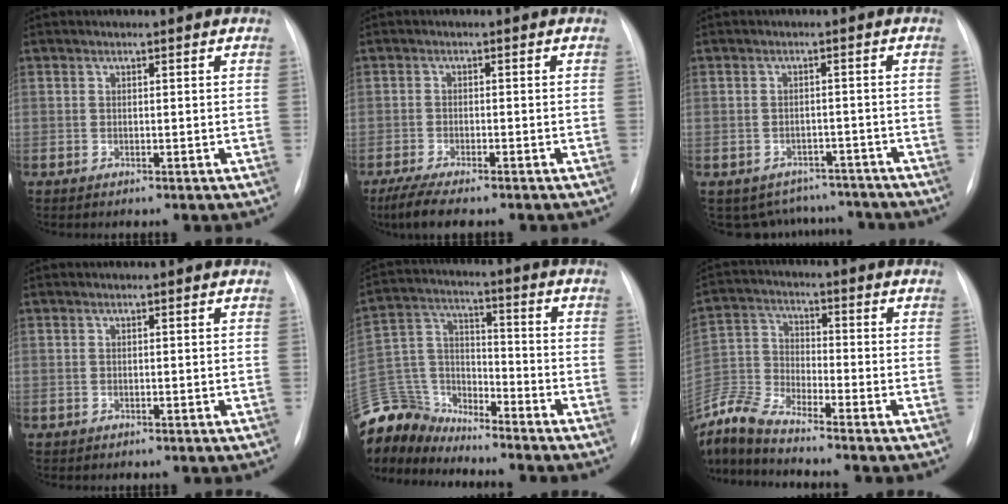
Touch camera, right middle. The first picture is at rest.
{"total": 6.5, "force": [-5.0, 1.2, 4.0], "torque": [-0.071, -0.017, -0.081]}
{"total": 8.3, "force": [-7.4, 3.8, -0.1], "torque": [0.010, 0.027, -0.087]}
{"total": 0.0}
{"total": 13.5, "force": [-13.1, 3.1, 1.5], "torque": [-0.043, 0.035, -0.255]}
{"total": 8.8, "force": [-8.4, -0.8, 2.5], "torque": [-0.070, -0.015, -0.173]}